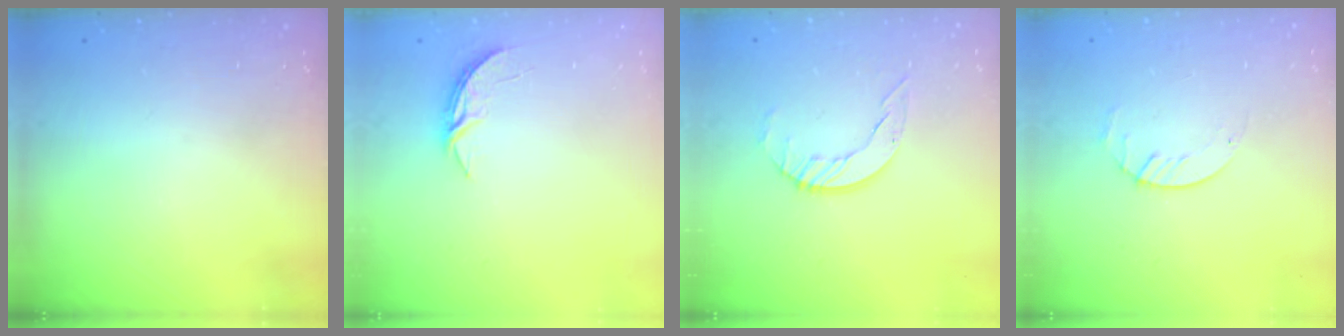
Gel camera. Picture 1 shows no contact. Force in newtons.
{"total": 4.2, "press": 4.2, "slide": 0.3}
{"total": 5.2, "press": 5.2, "slide": 0.5}
{"total": 1.4, "press": 1.4, "slide": 0.2}